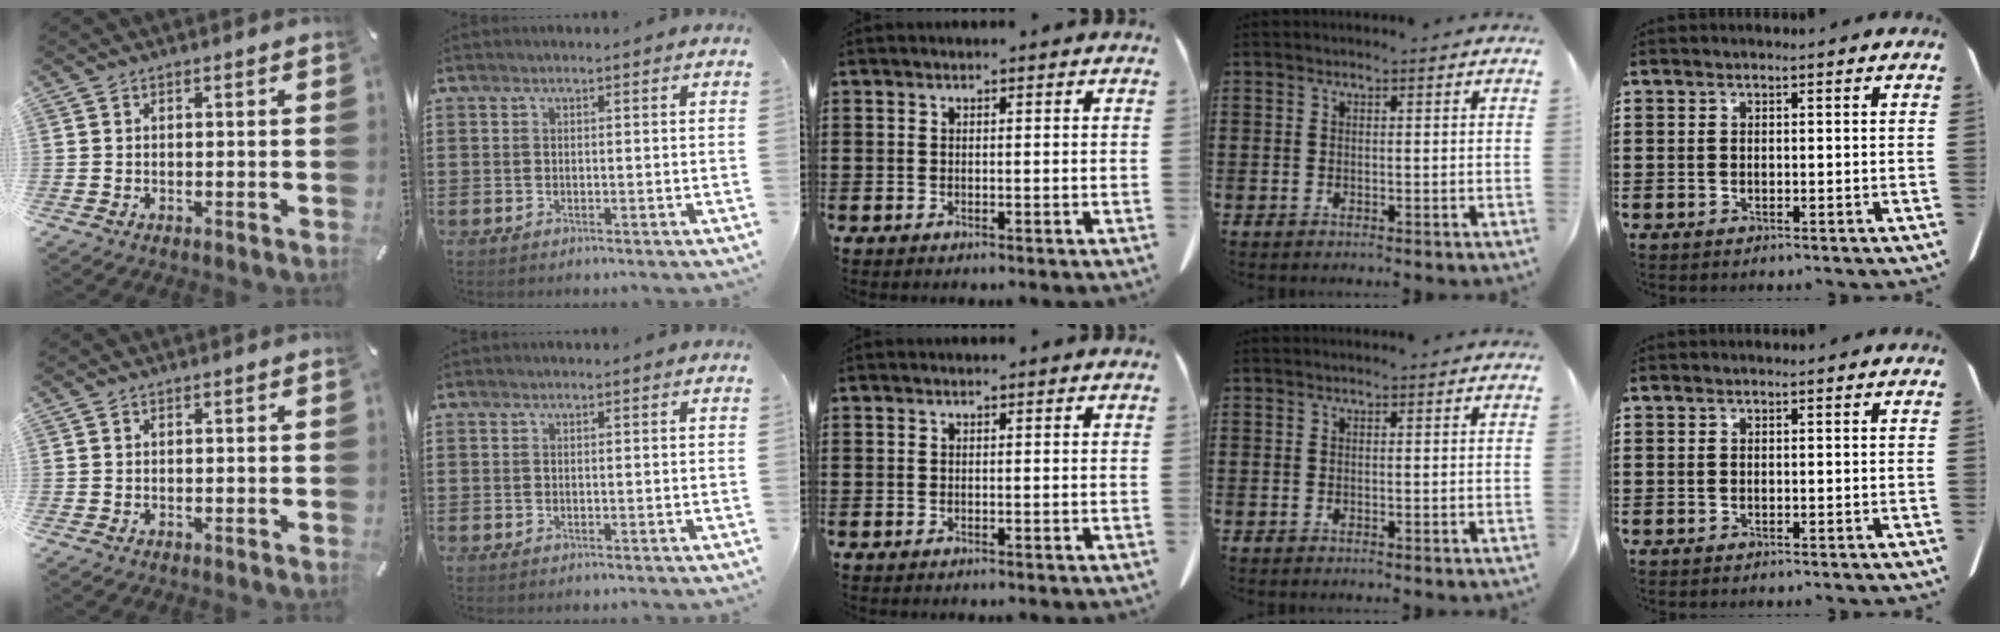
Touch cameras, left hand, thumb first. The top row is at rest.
{}